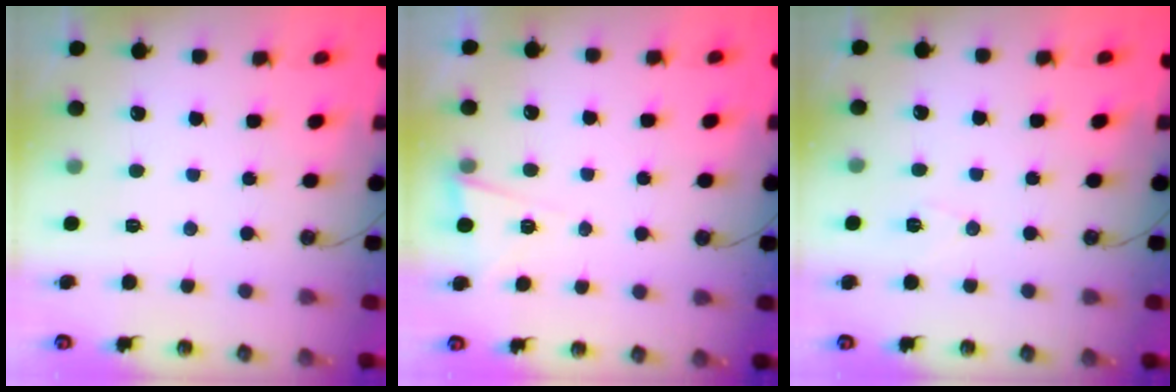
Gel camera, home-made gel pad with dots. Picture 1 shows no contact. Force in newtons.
{"total": 2.8, "press": 2.4, "slide": 1.4}
{"total": 5.3, "press": 4.2, "slide": 3.3}